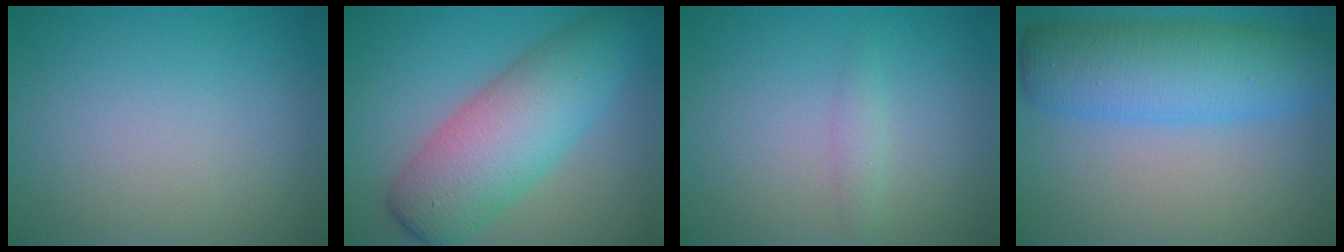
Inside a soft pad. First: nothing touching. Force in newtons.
{"total": 8.6, "press": 8.6, "slide": 0.2}
{"total": 1.0, "press": 1.0, "slide": 0.0}
{"total": 8.1, "press": 8.1, "slide": 0.2}